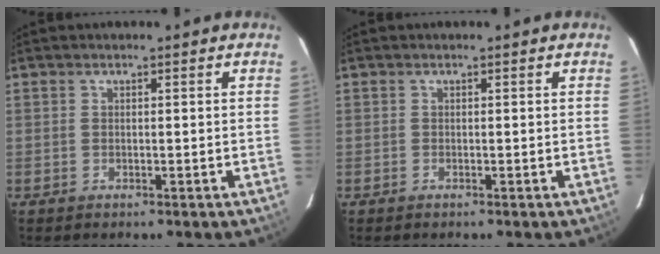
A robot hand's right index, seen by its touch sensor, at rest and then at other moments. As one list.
[{"total": 0.0}]